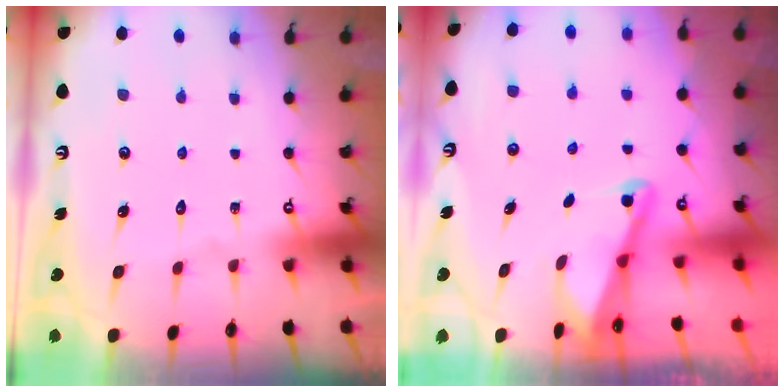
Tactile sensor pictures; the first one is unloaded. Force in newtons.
{"total": 2.1, "press": 2.0, "slide": 0.4}